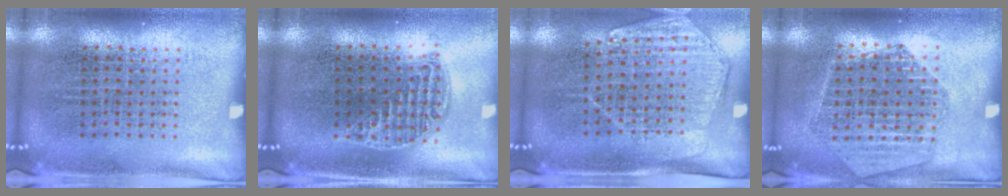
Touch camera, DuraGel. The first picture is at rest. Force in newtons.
{"total": 1.2, "press": 1.1, "slide": 0.5}
{"total": 1.6, "press": 1.5, "slide": 0.6}
{"total": 1.7, "press": 1.6, "slide": 0.3}